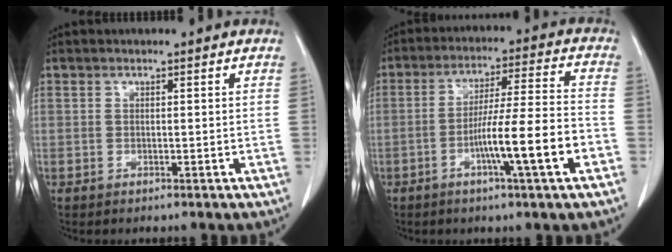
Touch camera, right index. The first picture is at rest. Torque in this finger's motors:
{"motor_torque": [1.62, -0.52, 0.54, 0.19]}